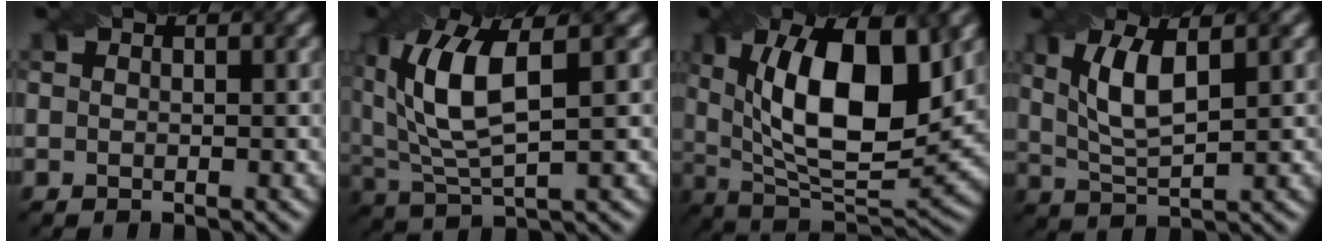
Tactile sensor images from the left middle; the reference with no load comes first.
{"total": 8.2, "force": [1.9, 3.4, 7.3], "torque": [-0.161, 0.011, 0.048]}
{"total": 12.8, "force": [3.0, 5.5, 11.1], "torque": [-0.175, 0.004, 0.057]}
{"total": 5.2, "force": [1.2, 1.7, 4.7], "torque": [-0.099, 0.006, 0.039]}